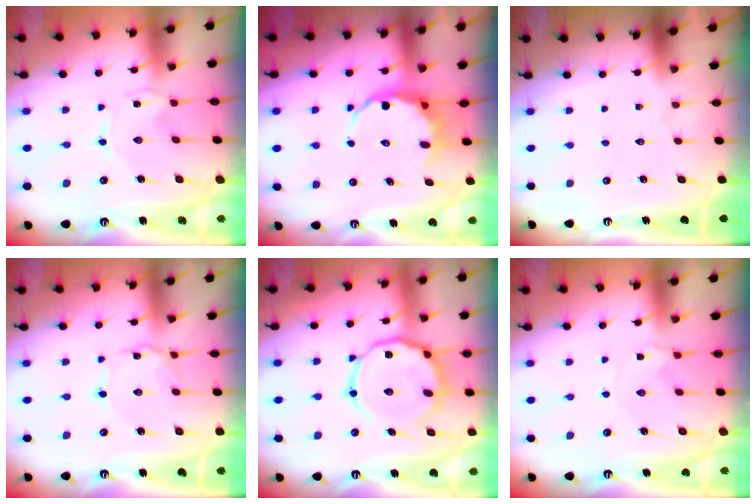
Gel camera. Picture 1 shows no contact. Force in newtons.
{"total": 6.9, "press": 6.7, "slide": 1.8}
{"total": 0.0}
{"total": 1.4, "press": 1.3, "slide": 0.2}
{"total": 14.1, "press": 14.0, "slide": 1.3}
{"total": 1.4, "press": 1.3, "slide": 0.3}